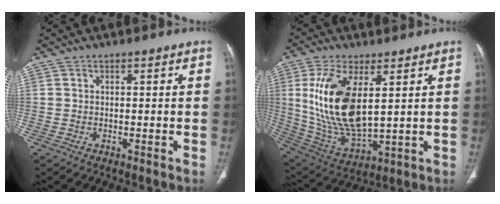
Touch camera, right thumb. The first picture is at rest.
{"total": 18.0, "force": [4.0, 8.0, 15.6], "torque": [-0.314, -0.025, 0.093]}